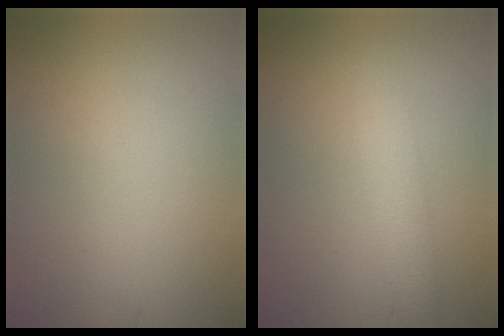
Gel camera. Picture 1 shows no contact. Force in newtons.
{"total": 3.0, "press": 3.0, "slide": 0.1}